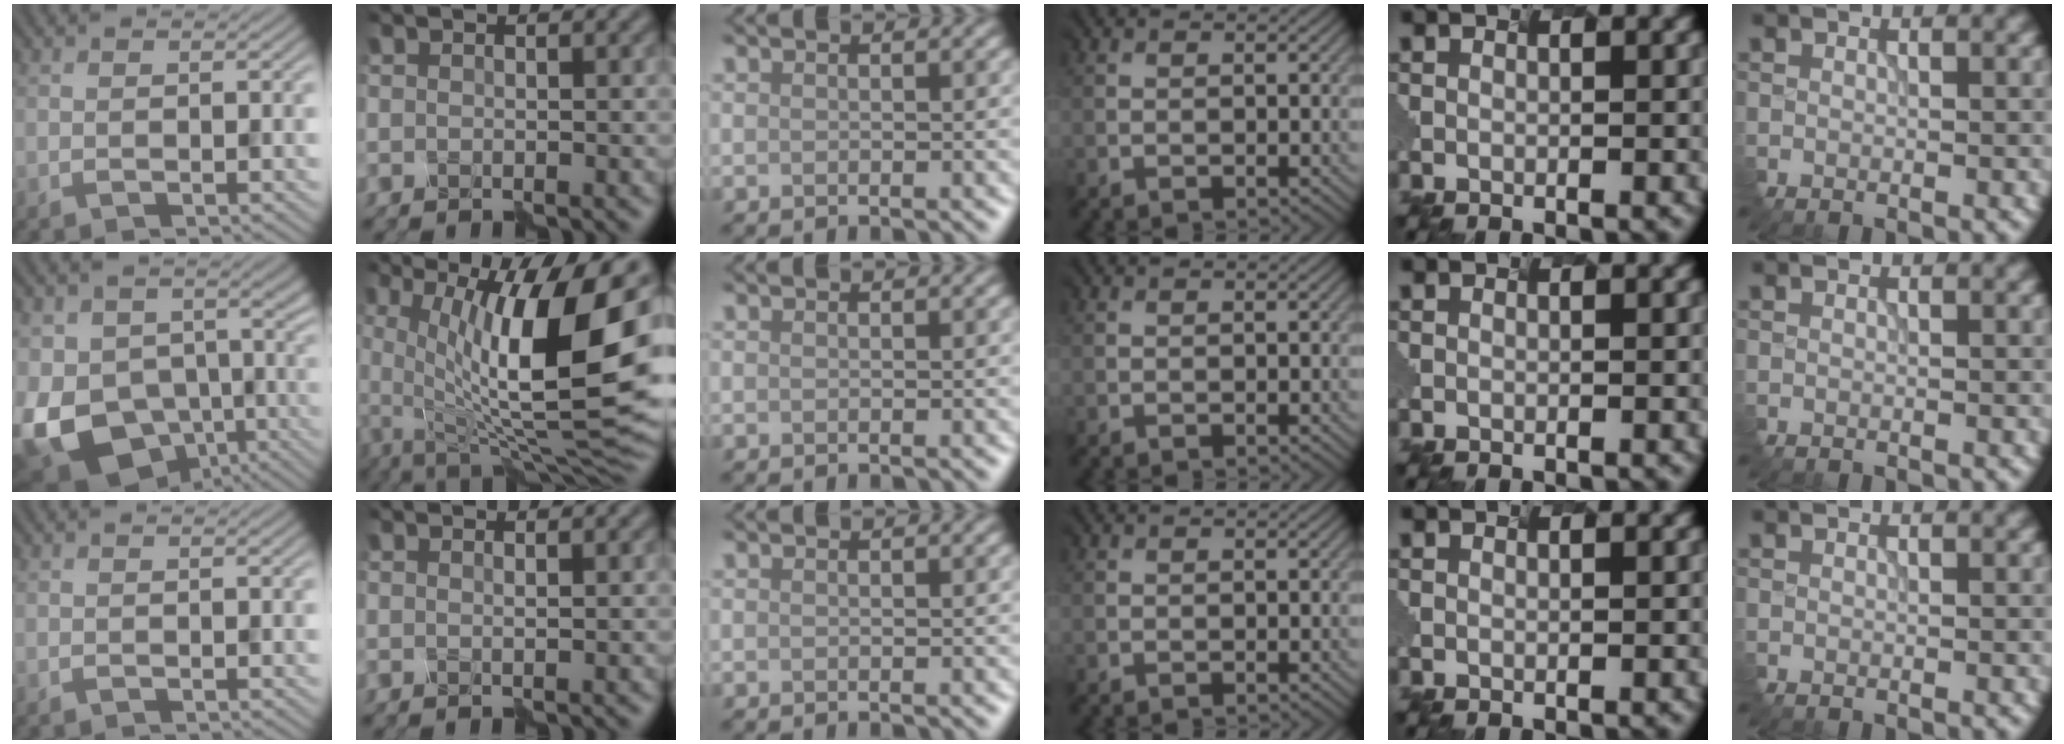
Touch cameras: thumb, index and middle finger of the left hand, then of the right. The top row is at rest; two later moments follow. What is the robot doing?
{"motion": "disassemble", "object": "puzzle pieces"}